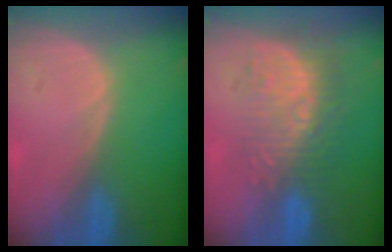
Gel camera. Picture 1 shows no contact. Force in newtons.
{"total": 9.5, "press": 8.5, "slide": 4.3}